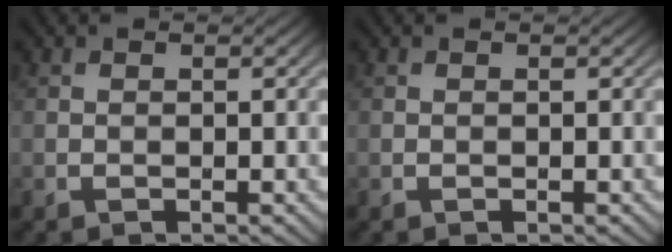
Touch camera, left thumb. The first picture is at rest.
{"total": 0.0}